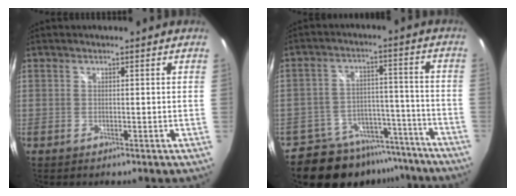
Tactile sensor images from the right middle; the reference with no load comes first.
{"total": 15.2, "force": [-12.0, 8.3, 4.0], "torque": [-0.086, 0.035, -0.151]}